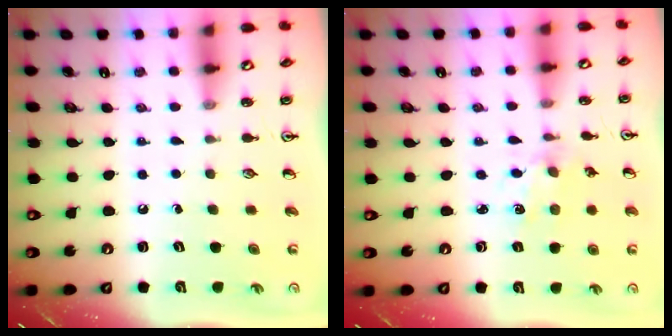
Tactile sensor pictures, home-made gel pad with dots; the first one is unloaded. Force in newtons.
{"total": 1.9, "press": 1.9, "slide": 0.2}